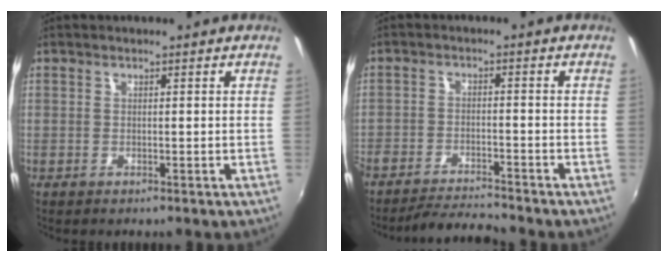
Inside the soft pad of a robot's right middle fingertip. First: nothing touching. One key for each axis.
{"total": 7.8, "fx": -7.5, "fy": 0.3, "fz": 2.3, "tx": -0.065, "ty": -0.006, "tz": -0.128}